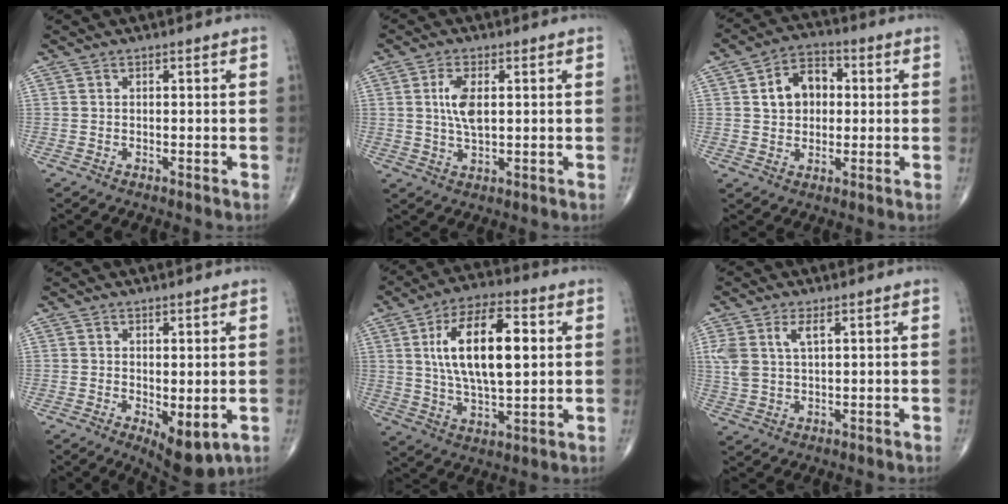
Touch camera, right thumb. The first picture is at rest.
{"total": 5.6, "force": [1.0, 2.5, 5.0], "torque": [-0.100, -0.004, 0.018]}
{"total": 8.9, "force": [1.5, 6.6, 5.9], "torque": [-0.070, 0.014, 0.020]}
{"total": 6.2, "force": [-1.2, 2.7, 5.5], "torque": [-0.071, -0.015, -0.004]}
{"total": 17.3, "force": [3.4, 7.6, 15.2], "torque": [-0.251, 0.001, 0.059]}
{"total": 5.6, "force": [2.2, 2.6, 4.5], "torque": [-0.108, 0.003, 0.051]}